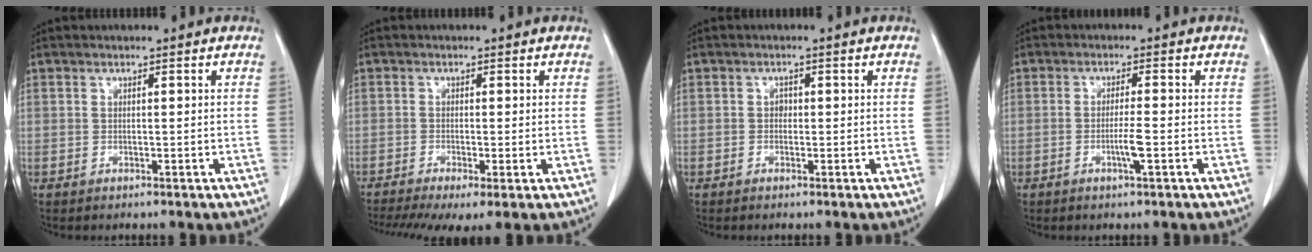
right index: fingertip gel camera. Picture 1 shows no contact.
{"total": 8.5, "force": [-5.2, 2.2, 6.3], "torque": [-0.117, -0.016, -0.087]}
{"total": 0.9, "force": [0.1, 0.8, 0.5], "torque": [-0.004, 0.005, 0.001]}
{"total": 2.8, "force": [-0.9, -0.2, 2.6], "torque": [-0.050, -0.002, -0.015]}